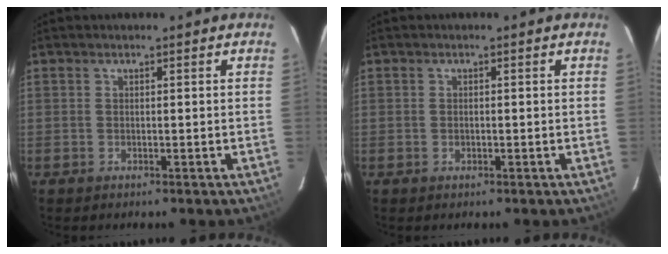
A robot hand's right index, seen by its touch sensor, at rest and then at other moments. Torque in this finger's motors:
{"motor_torque": [-0.06, -0.01, -0.02, 0.00]}